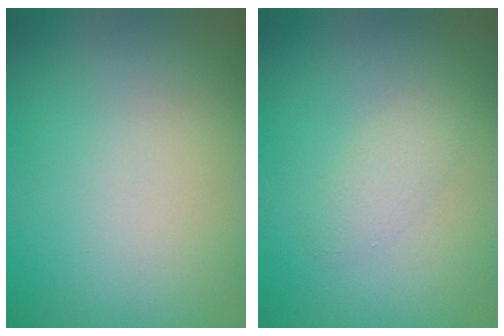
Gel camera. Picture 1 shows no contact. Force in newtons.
{"total": 1.4, "press": 1.4, "slide": 0.1}